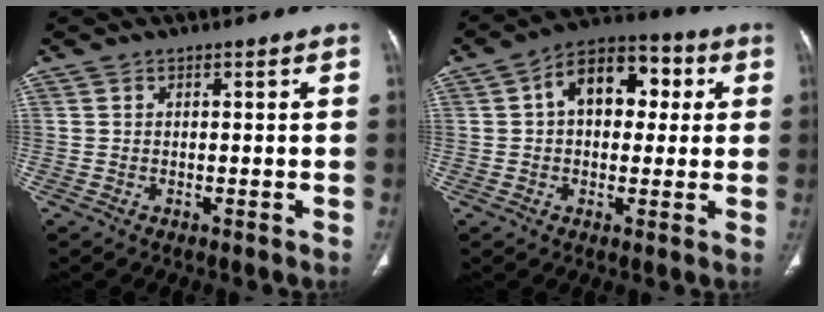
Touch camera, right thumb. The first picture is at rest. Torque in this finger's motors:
{"motor_torque": [0.38, 2.83, 1.24, 0.06, 0.36]}